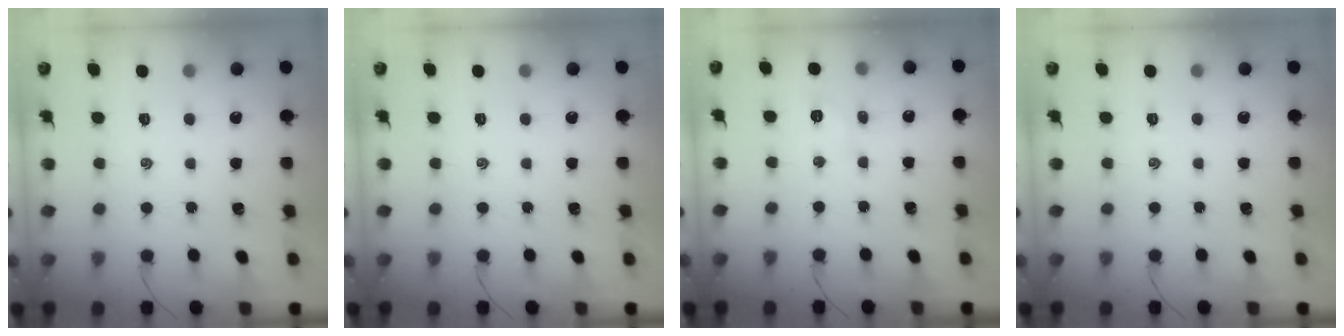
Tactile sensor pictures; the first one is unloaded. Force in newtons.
{"total": 0.0}
{"total": 3.9, "press": 3.6, "slide": 1.3}
{"total": 0.0}